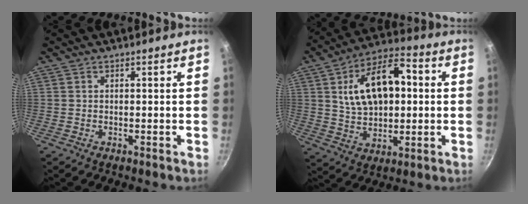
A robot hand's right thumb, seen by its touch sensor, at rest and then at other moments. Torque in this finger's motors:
{"motor_torque": [0.94, 3.59, 1.23, -0.34, 0.14]}